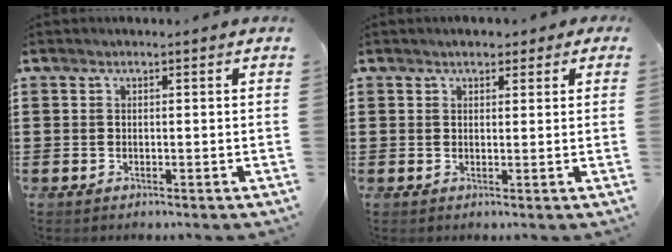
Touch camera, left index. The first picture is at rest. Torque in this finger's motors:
{"motor_torque": [1.09, -1.05, 0.38, 0.06]}